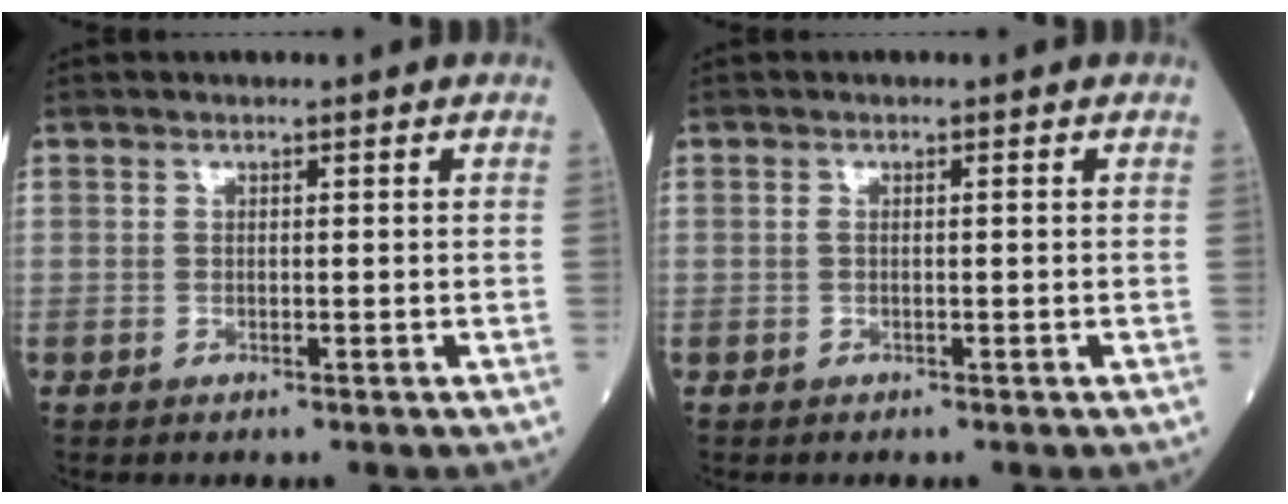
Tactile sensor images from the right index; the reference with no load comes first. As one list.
[{"total": 0.7, "force": [0.0, 0.1, 0.7], "torque": [-0.014, 0.000, 0.001]}]